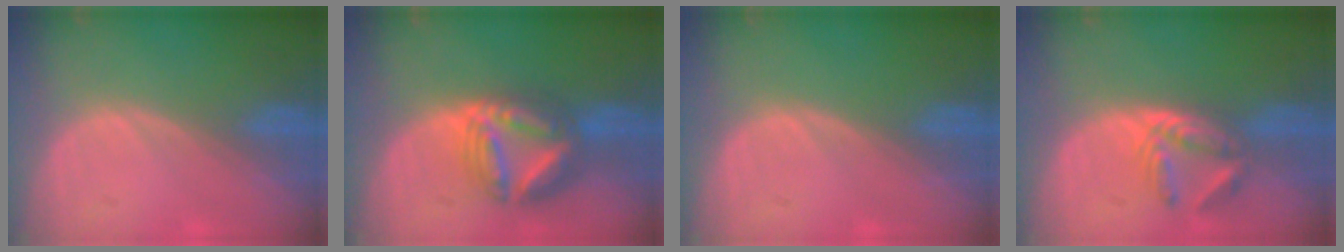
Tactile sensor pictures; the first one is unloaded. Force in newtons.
{"total": 8.1, "press": 8.1, "slide": 0.8}
{"total": 0.0}
{"total": 5.8, "press": 4.9, "slide": 3.1}